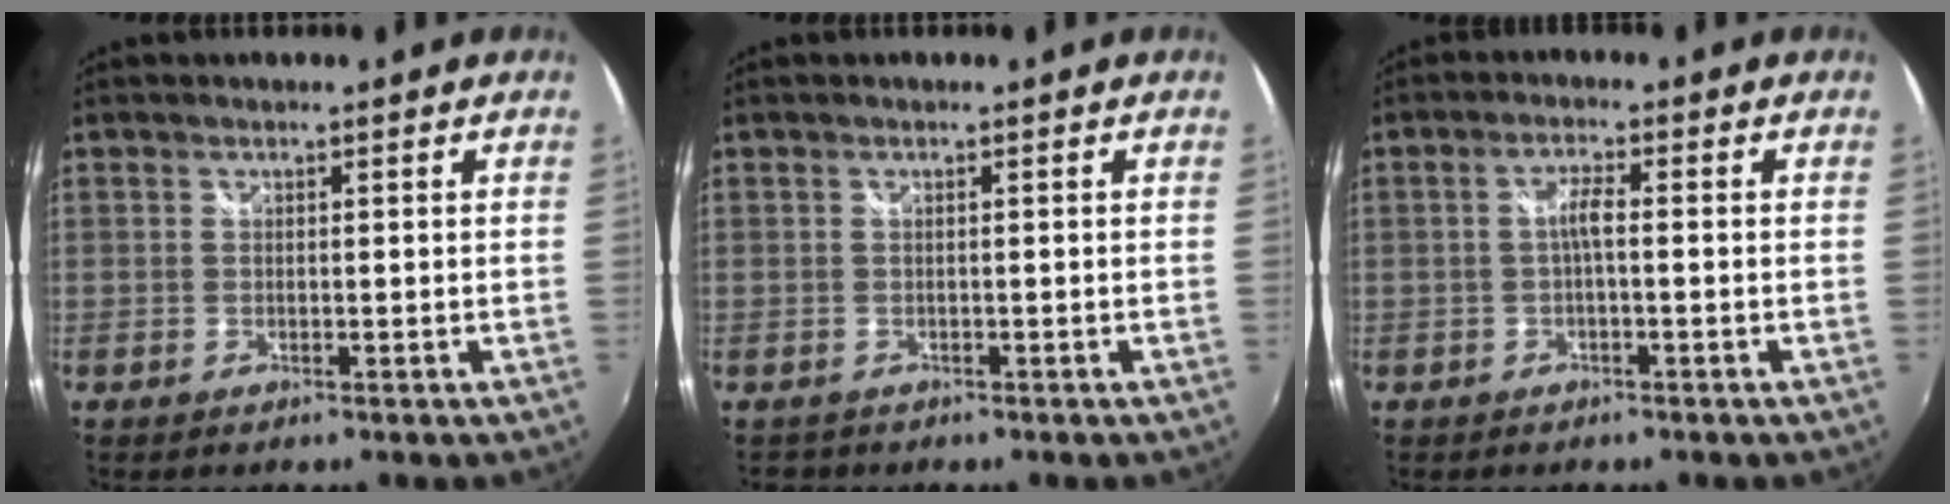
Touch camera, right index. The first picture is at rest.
{"total": 1.0, "force": [-0.6, 0.8, 0.2], "torque": [-0.008, -0.001, -0.006]}
{"total": 2.5, "force": [-0.5, 0.3, 2.5], "torque": [-0.049, 0.006, -0.009]}